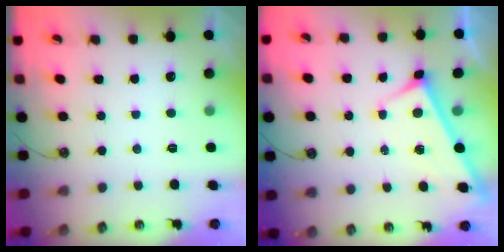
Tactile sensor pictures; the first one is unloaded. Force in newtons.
{"total": 3.0, "press": 3.0, "slide": 0.2}